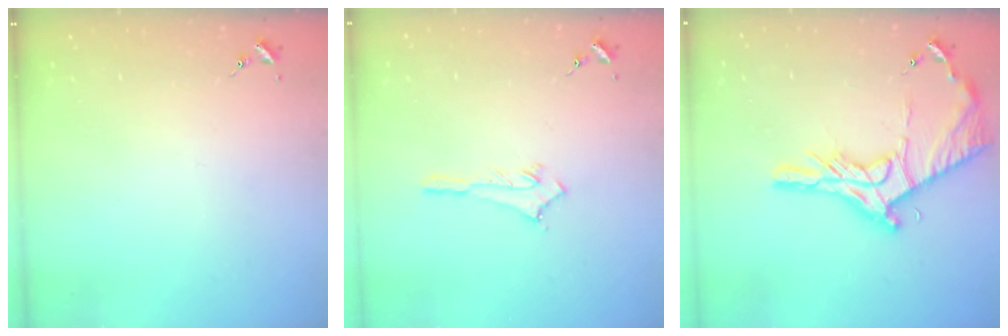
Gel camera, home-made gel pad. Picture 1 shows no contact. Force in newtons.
{"total": 2.8, "press": 2.8, "slide": 0.2}
{"total": 19.9, "press": 19.8, "slide": 1.4}